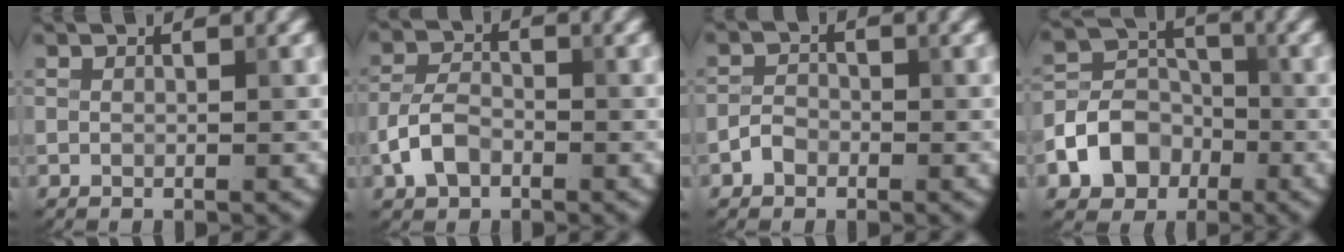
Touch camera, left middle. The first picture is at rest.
{"total": 3.2, "force": [-1.6, 2.1, 2.0], "torque": [-0.037, 0.006, -0.039]}
{"total": 1.5, "force": [-0.9, 1.1, 0.6], "torque": [-0.007, 0.006, -0.020]}
{"total": 5.8, "force": [-2.4, 4.6, 2.6], "torque": [-0.036, 0.001, -0.057]}